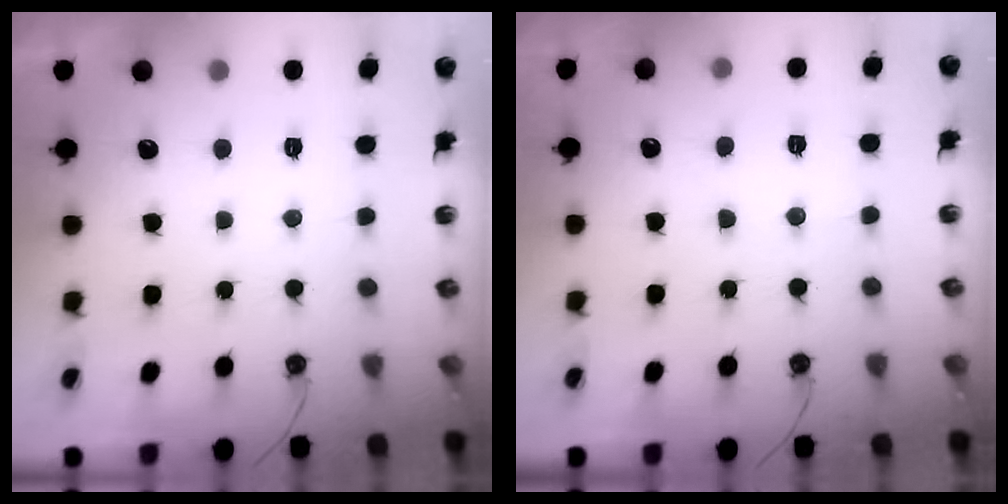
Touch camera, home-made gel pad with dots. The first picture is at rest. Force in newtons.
{"total": 5.6, "press": 5.6, "slide": 0.8}